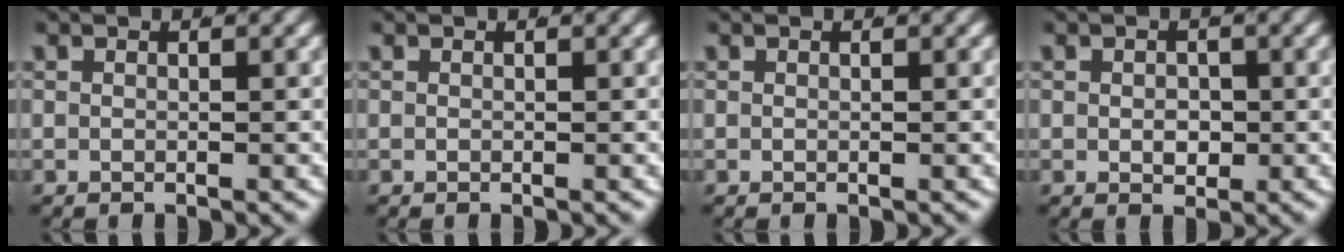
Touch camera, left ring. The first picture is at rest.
{"total": 0.0}
{"total": 0.0}
{"total": 1.5, "force": [-0.1, 1.2, 1.0], "torque": [-0.017, -0.014, 0.006]}